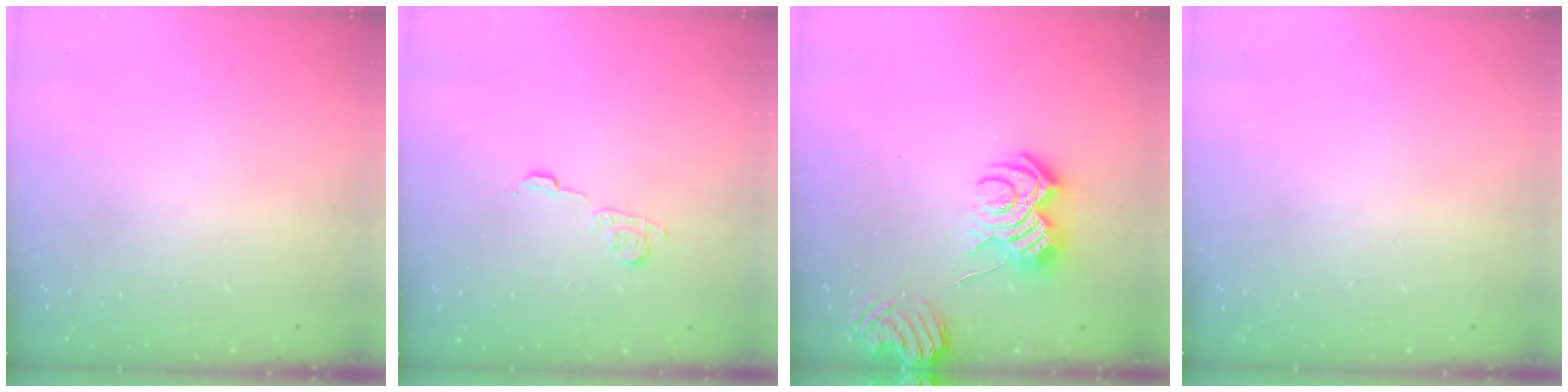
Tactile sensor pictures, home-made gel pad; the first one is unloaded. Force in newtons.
{"total": 7.0, "press": 7.0, "slide": 0.4}
{"total": 8.5, "press": 8.5, "slide": 0.6}
{"total": 0.0}